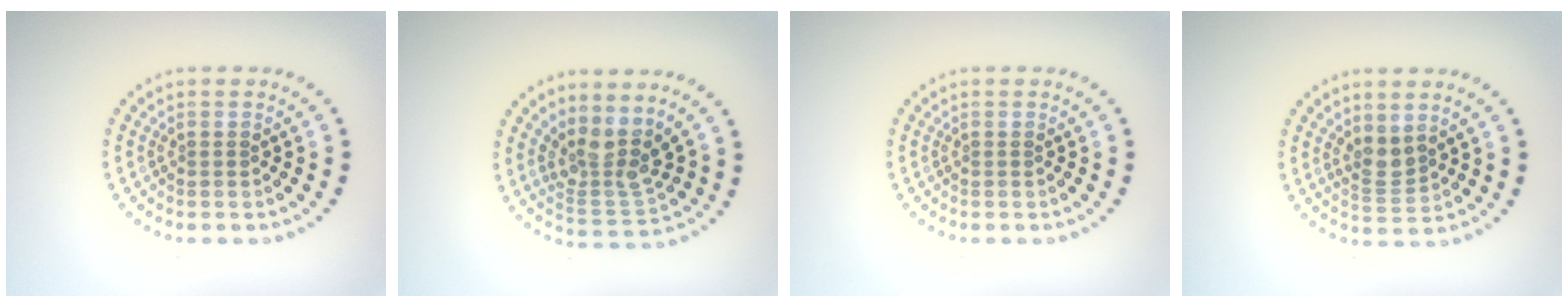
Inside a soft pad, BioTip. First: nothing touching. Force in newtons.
{"total": 3.6, "press": 2.8, "slide": 2.3}
{"total": 0.0}
{"total": 2.2, "press": 1.8, "slide": 1.2}